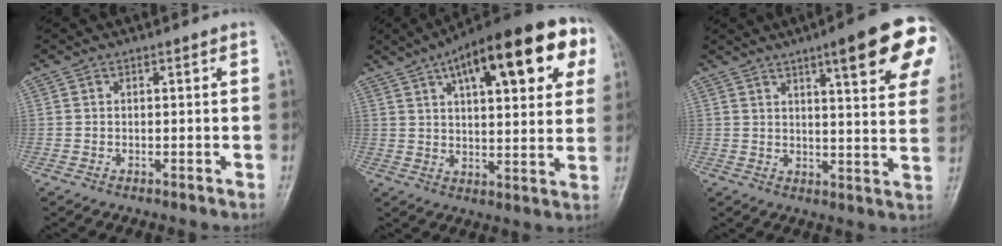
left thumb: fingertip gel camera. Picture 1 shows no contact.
{"total": 23.6, "force": [10.2, 8.5, 19.5], "torque": [-0.260, 0.011, 0.143]}
{"total": 15.9, "force": [8.0, 3.2, 13.3], "torque": [-0.145, -0.029, 0.096]}